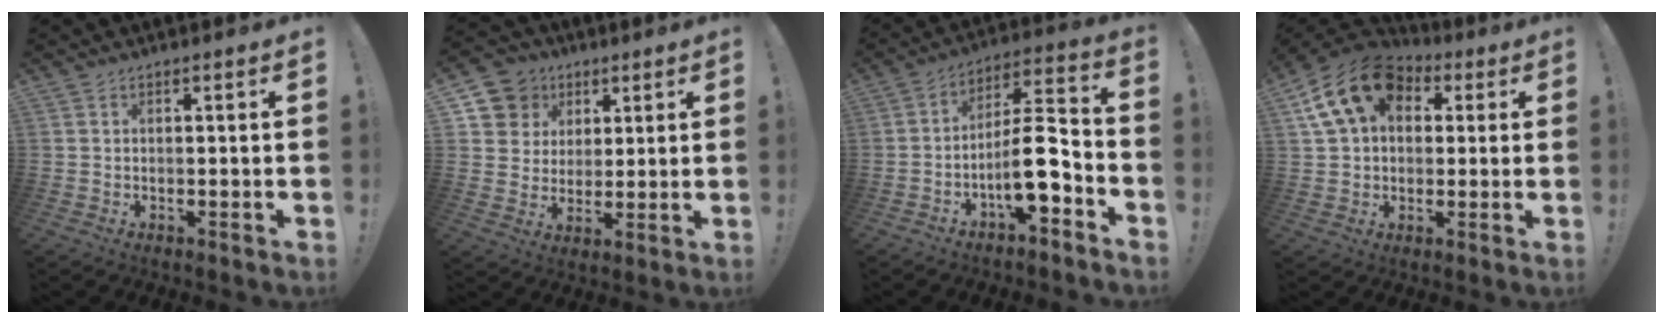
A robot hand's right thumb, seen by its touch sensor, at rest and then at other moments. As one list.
[{"total": 10.3, "force": [4.6, 9.0, 1.8], "torque": [-0.021, -0.026, 0.094]}, {"total": 13.4, "force": [-4.9, 4.2, 11.7], "torque": [-0.192, 0.025, -0.077]}, {"total": 16.4, "force": [6.2, 11.5, 9.8], "torque": [-0.159, -0.014, 0.117]}]